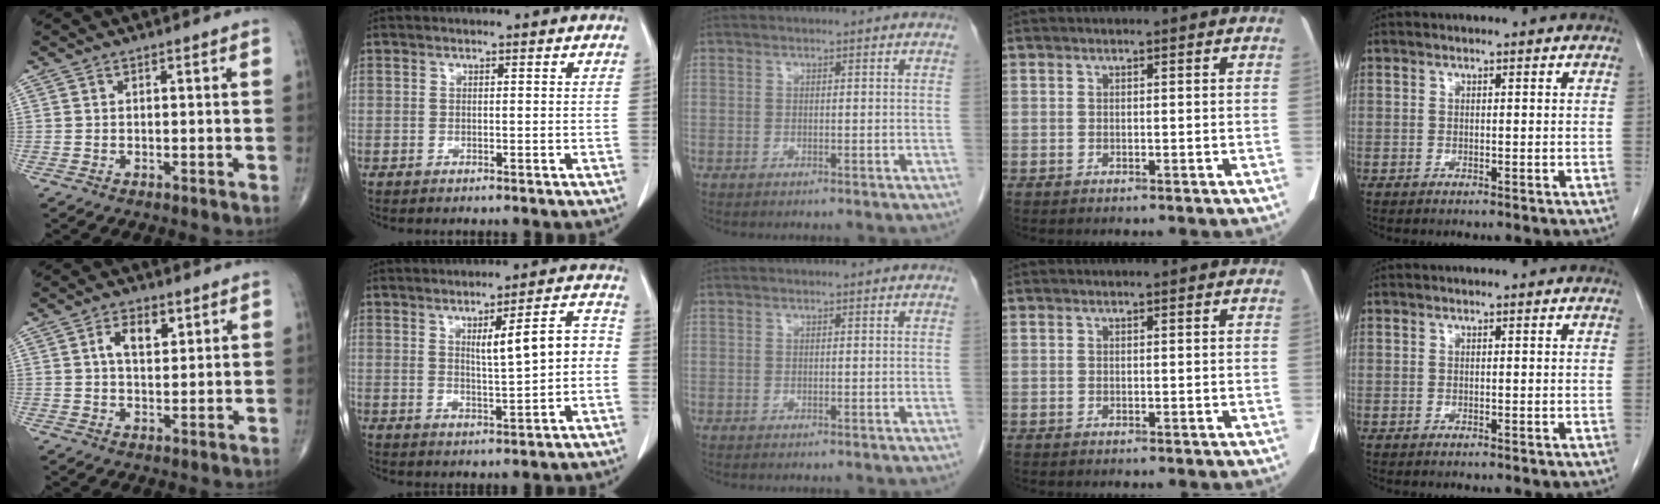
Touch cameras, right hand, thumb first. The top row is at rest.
{"thumb": {"total": 5.7, "force": [2.2, 3.1, 4.3], "torque": [-0.059, -0.006, 0.035]}, "index": {"total": 7.5, "force": [0.4, 1.2, 7.4], "torque": [-0.109, 0.018, 0.012]}}